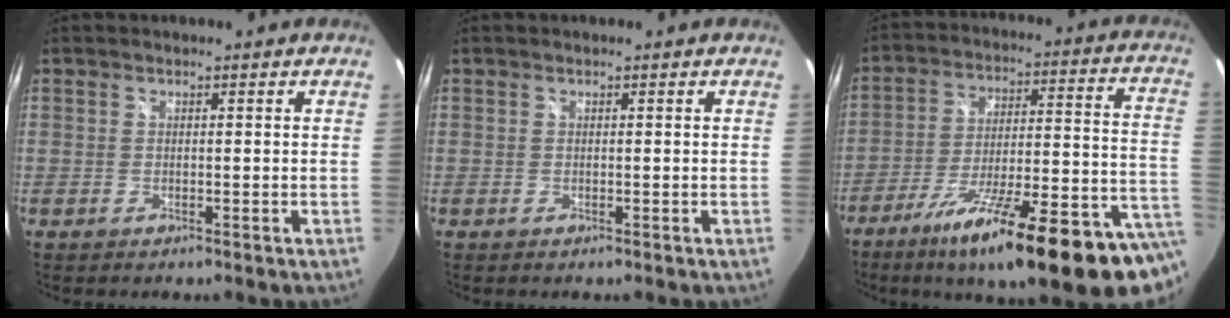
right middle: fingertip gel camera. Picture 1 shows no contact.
{"total": 0.0}
{"total": 27.0, "force": [-16.8, 3.9, 20.8], "torque": [-0.285, -0.053, -0.245]}